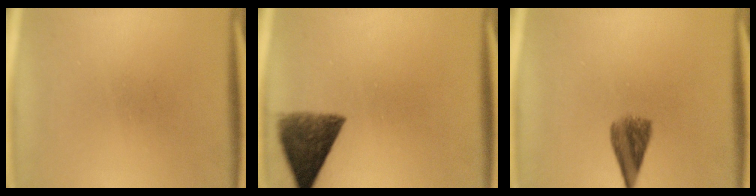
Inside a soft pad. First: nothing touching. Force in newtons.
{"total": 8.9}
{"total": 5.0}